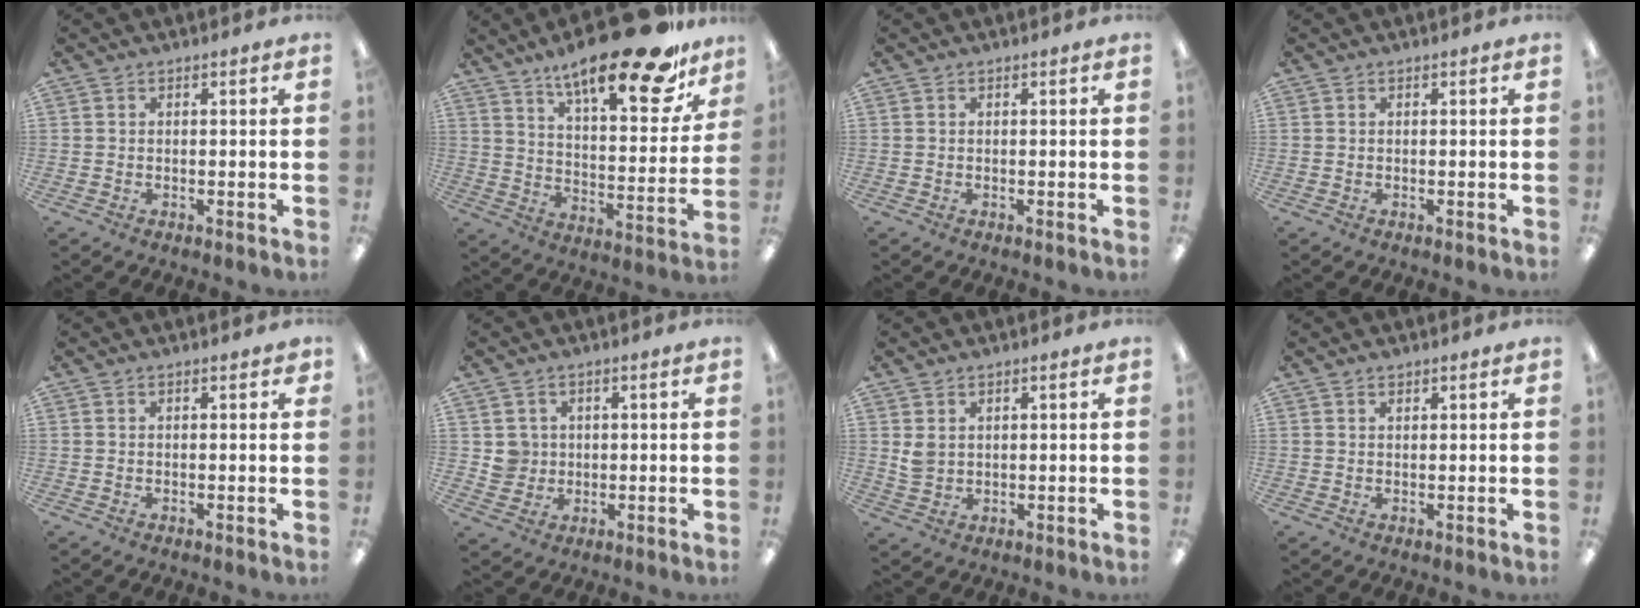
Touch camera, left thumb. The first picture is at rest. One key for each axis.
{"total": 23.3, "fx": 17.3, "fy": 6.1, "fz": 14.4, "tx": -0.217, "ty": -0.114, "tz": 0.279}
{"total": 0.0}
{"total": 0.0}
{"total": 1.2, "fx": 0.6, "fy": 0.5, "fz": 0.9, "tx": -0.003, "ty": -0.003, "tz": 0.007}
{"total": 4.3, "fx": 0.9, "fy": 4.1, "fz": 0.4, "tx": 0.005, "ty": 0.000, "tz": 0.013}
{"total": 3.7, "fx": 1.6, "fy": 2.6, "fz": 2.1, "tx": -0.043, "ty": 0.003, "tz": 0.032}
{"total": 1.7, "fx": 1.6, "fy": 0.6, "fz": 0.1, "tx": 0.005, "ty": -0.005, "tz": 0.029}